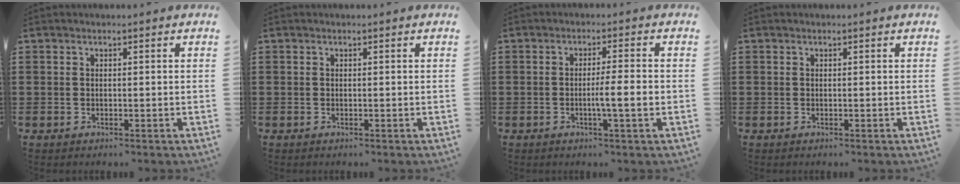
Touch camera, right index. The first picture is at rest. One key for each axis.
{"total": 0.0}
{"total": 4.4, "fx": -0.9, "fy": 0.0, "fz": 4.3, "tx": -0.073, "ty": -0.005, "tz": -0.018}
{"total": 0.0}